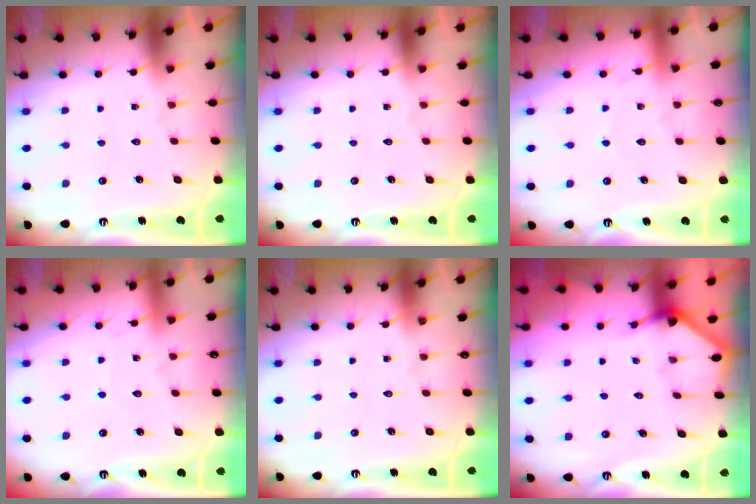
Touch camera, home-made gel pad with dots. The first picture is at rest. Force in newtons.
{"total": 0.0}
{"total": 2.4, "press": 2.4, "slide": 0.3}
{"total": 4.0, "press": 3.9, "slide": 0.5}
{"total": 0.0}
{"total": 2.2, "press": 2.2, "slide": 0.1}